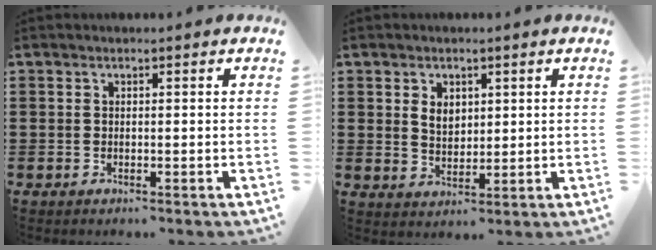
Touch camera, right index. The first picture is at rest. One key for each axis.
{"total": 3.0, "fx": 1.2, "fy": 2.1, "fz": 1.7, "tx": -0.033, "ty": 0.005, "tz": 0.020}